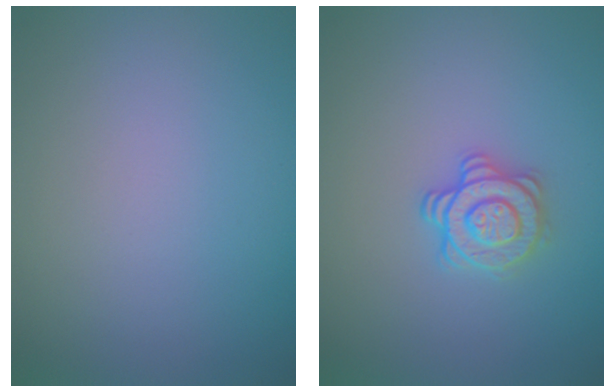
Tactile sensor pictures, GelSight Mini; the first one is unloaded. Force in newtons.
{"total": 2.9, "press": 2.6, "slide": 1.2}